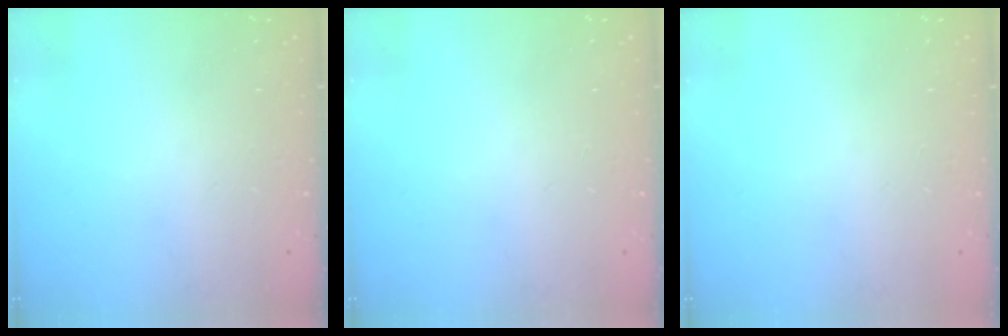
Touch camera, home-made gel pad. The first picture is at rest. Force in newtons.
{"total": 0.0}
{"total": 0.0}